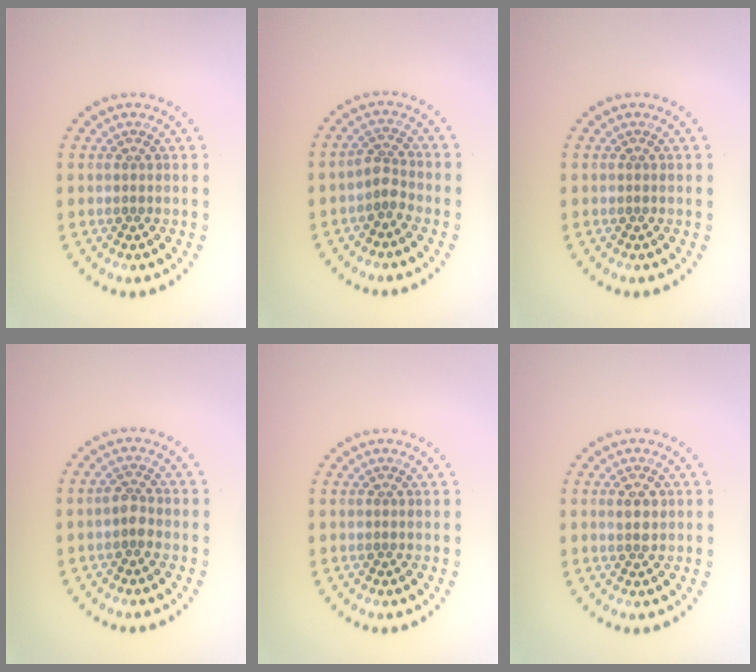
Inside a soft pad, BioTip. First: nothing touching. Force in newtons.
{"total": 1.9, "press": 1.4, "slide": 1.2}
{"total": 0.0}
{"total": 1.5, "press": 1.4, "slide": 0.6}
{"total": 0.0}
{"total": 1.5, "press": 1.5, "slide": 0.2}